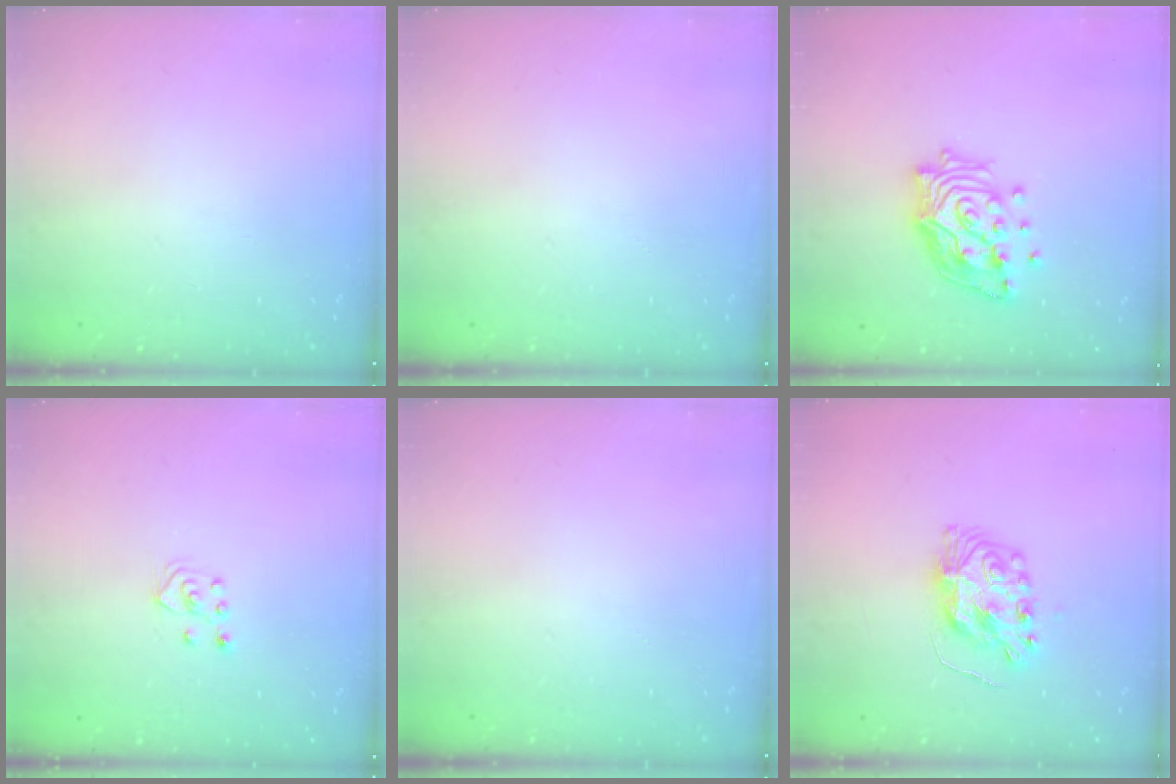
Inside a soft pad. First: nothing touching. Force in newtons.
{"total": 0.0}
{"total": 15.5, "press": 15.4, "slide": 0.9}
{"total": 3.4, "press": 3.4, "slide": 0.3}
{"total": 0.0}
{"total": 9.4, "press": 9.4, "slide": 0.9}